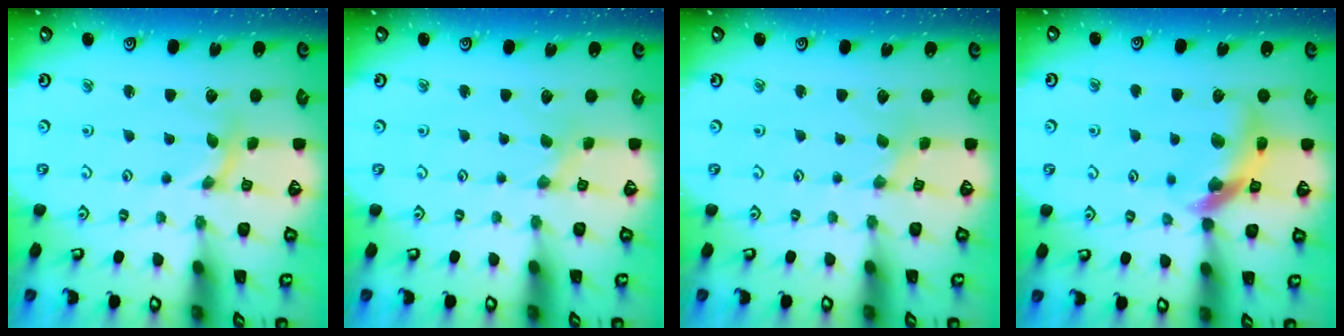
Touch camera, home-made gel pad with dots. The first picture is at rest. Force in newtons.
{"total": 1.0, "press": 0.9, "slide": 0.2}
{"total": 0.0}
{"total": 13.0, "press": 12.9, "slide": 1.8}